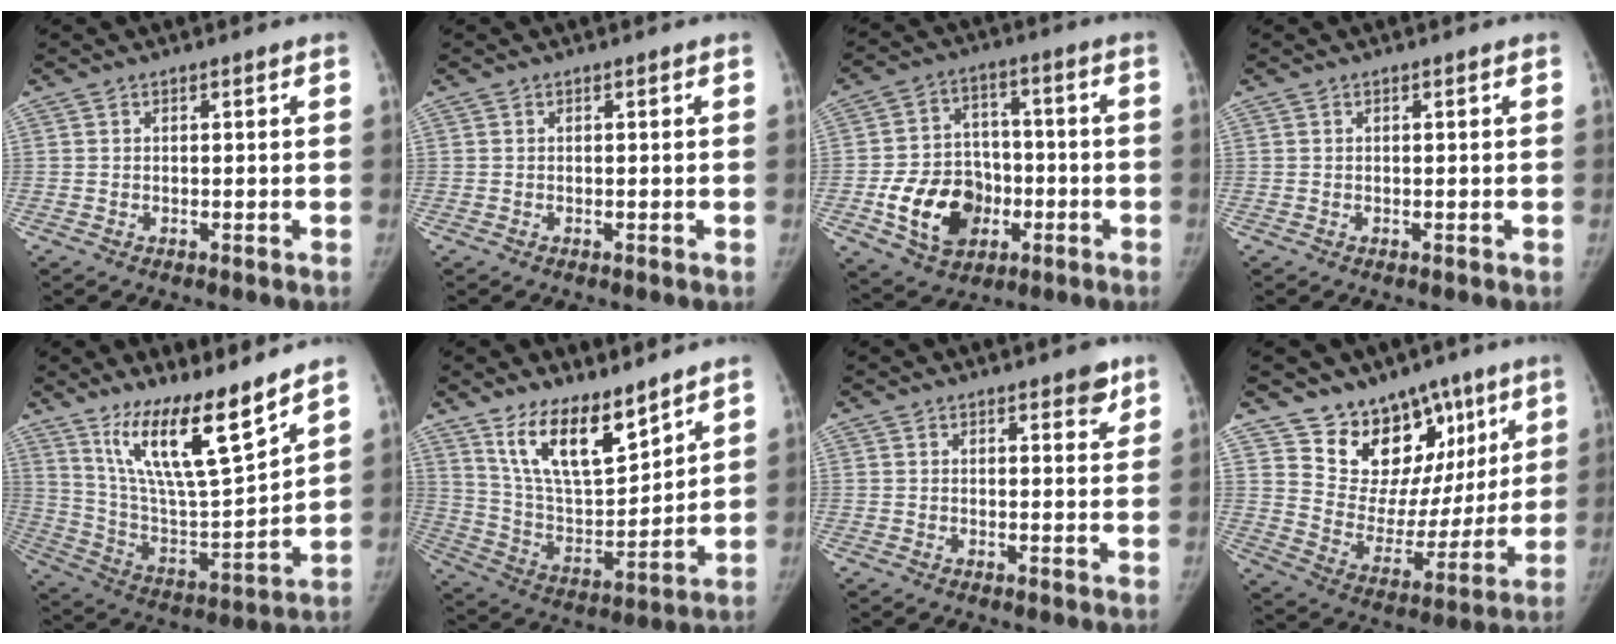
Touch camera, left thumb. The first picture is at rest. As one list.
[{"total": 0.0}, {"total": 15.0, "force": [-4.4, 11.4, 8.6], "torque": [-0.109, 0.022, -0.065]}, {"total": 0.0}, {"total": 18.2, "force": [12.6, 3.2, 12.7], "torque": [-0.194, -0.080, 0.238]}, {"total": 15.2, "force": [10.8, 5.5, 9.2], "torque": [-0.125, -0.074, 0.211]}, {"total": 3.4, "force": [2.3, 1.4, 2.1], "torque": [-0.009, -0.011, 0.025]}, {"total": 18.0, "force": [11.3, 11.9, 7.3], "torque": [-0.035, -0.053, 0.193]}]